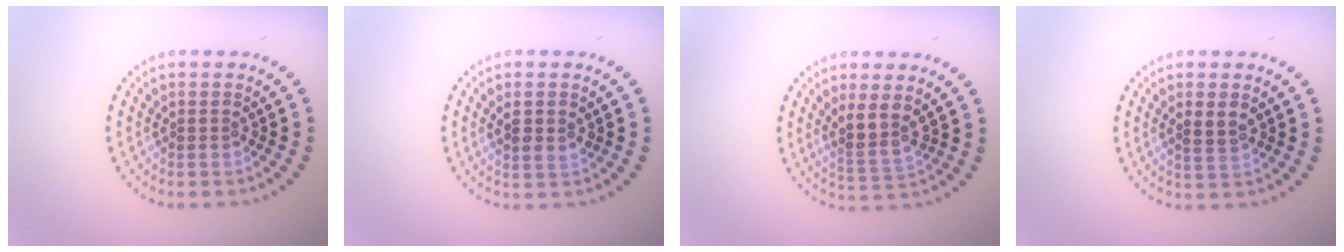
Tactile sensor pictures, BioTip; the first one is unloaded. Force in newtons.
{"total": 1.4, "press": 1.3, "slide": 0.5}
{"total": 3.0, "press": 2.4, "slide": 1.8}
{"total": 1.9, "press": 1.7, "slide": 0.7}